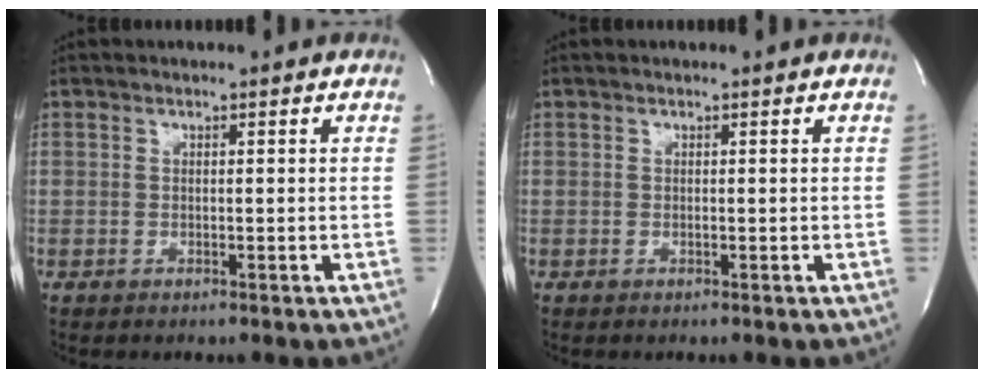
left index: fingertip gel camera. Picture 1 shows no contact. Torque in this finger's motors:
{"motor_torque": [0.10, -0.06, 0.00, -0.01]}